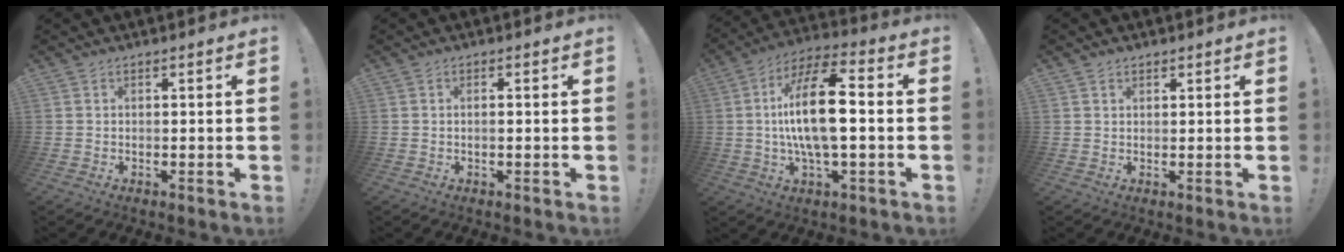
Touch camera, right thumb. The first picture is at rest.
{"total": 1.1, "force": [-0.4, 0.0, 1.0], "torque": [-0.022, 0.003, -0.008]}
{"total": 17.5, "force": [-0.2, 6.2, 16.3], "torque": [-0.295, 0.005, -0.013]}
{"total": 1.1, "force": [0.9, 0.7, 0.3], "torque": [-0.001, -0.002, 0.017]}